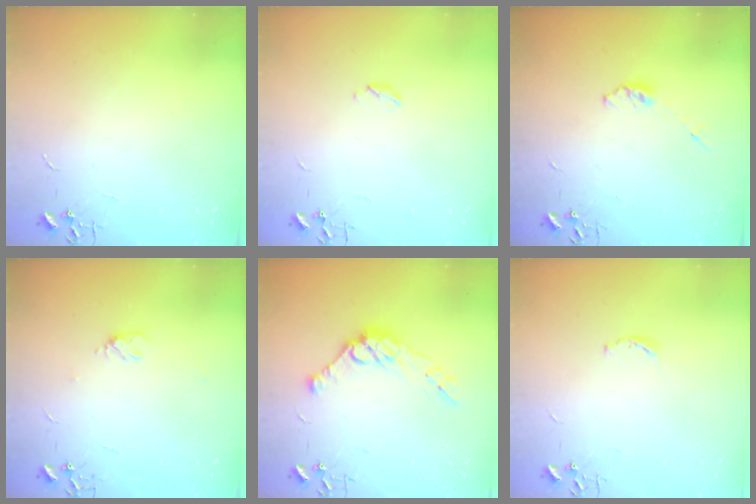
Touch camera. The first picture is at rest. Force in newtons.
{"total": 3.7, "press": 3.7, "slide": 0.5}
{"total": 3.3, "press": 3.3, "slide": 0.5}
{"total": 4.5, "press": 4.5, "slide": 0.6}
{"total": 12.0, "press": 12.0, "slide": 1.0}
{"total": 3.8, "press": 3.8, "slide": 0.5}